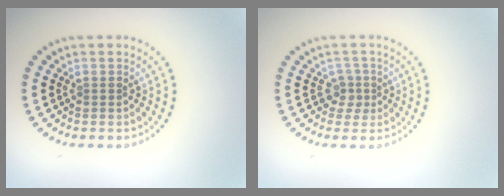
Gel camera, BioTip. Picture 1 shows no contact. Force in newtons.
{"total": 1.7, "press": 1.3, "slide": 1.2}